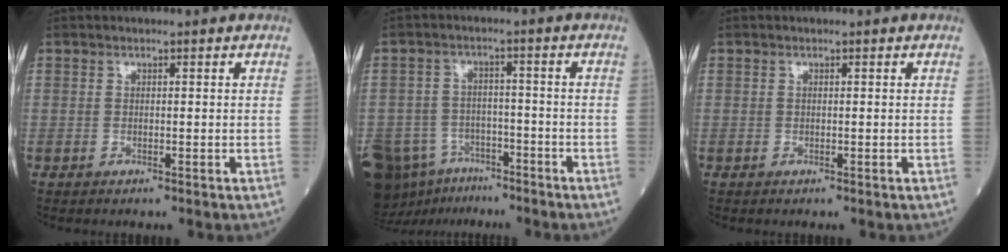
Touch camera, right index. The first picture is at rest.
{"total": 15.5, "force": [-10.2, 9.9, 6.3], "torque": [-0.169, -0.001, -0.155]}
{"total": 0.0}